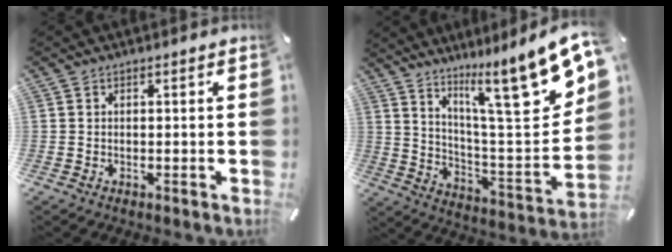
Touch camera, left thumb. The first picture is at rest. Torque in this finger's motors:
{"motor_torque": [2.51, 2.49, 1.39, -1.38, 0.25]}